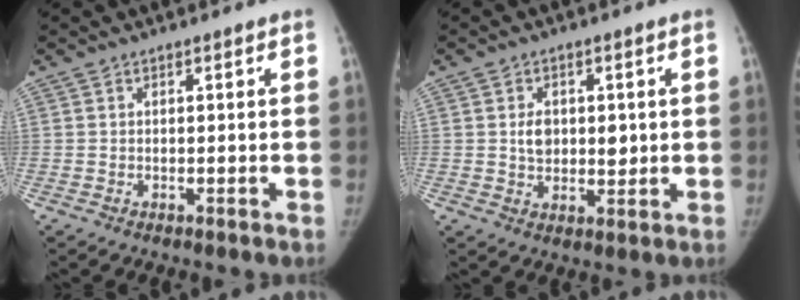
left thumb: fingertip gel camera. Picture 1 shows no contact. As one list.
[{"total": 6.3, "force": [0.9, 4.6, 4.3], "torque": [-0.041, -0.006, 0.018]}]